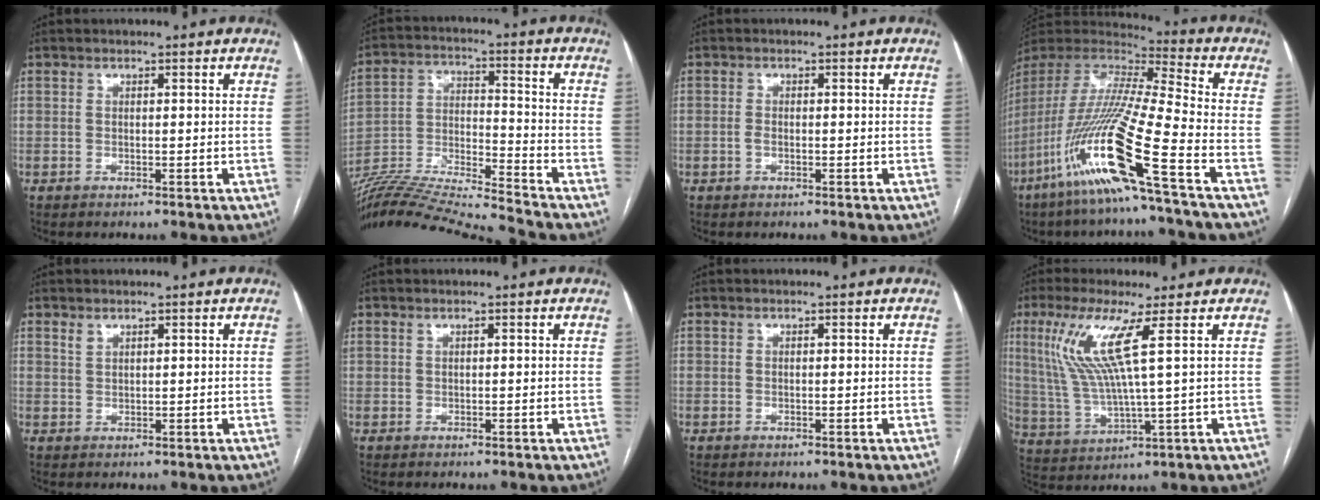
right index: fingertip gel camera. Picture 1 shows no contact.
{"total": 17.8, "force": [-16.9, -2.7, 5.1], "torque": [-0.087, 0.006, -0.289]}
{"total": 1.2, "force": [-0.4, 0.6, 0.9], "torque": [-0.021, 0.000, -0.006]}
{"total": 20.8, "force": [-10.3, -0.9, 18.1], "torque": [-0.404, -0.048, -0.210]}
{"total": 1.2, "force": [1.0, 0.5, 0.4], "torque": [-0.008, 0.001, 0.021]}
{"total": 0.0}
{"total": 0.0}
{"total": 10.0, "force": [3.7, -0.4, 9.3], "torque": [-0.210, -0.003, 0.079]}